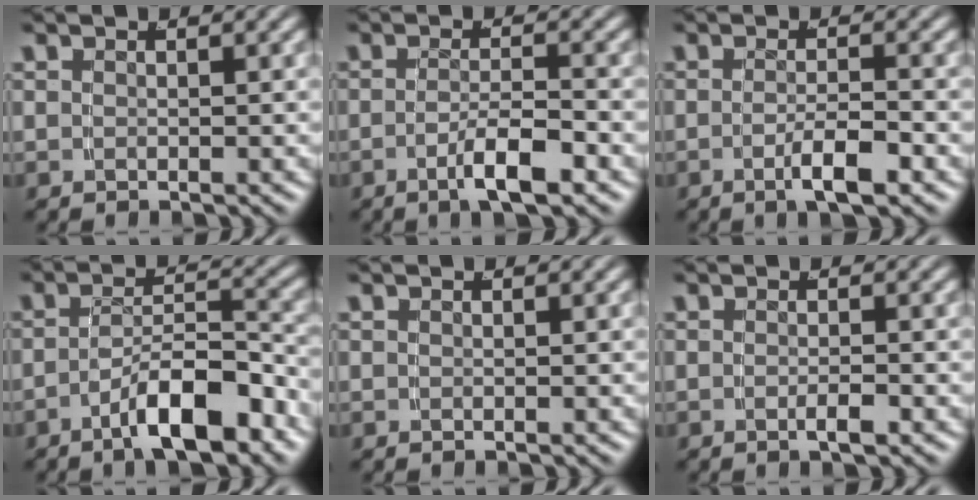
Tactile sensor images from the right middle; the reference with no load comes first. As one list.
[{"total": 3.7, "force": [-2.2, 0.1, 3.0], "torque": [-0.051, -0.009, -0.032]}, {"total": 3.0, "force": [-1.7, -0.2, 2.5], "torque": [-0.043, -0.009, -0.025]}, {"total": 6.0, "force": [-4.0, 1.5, 4.2], "torque": [-0.057, 0.000, -0.062]}, {"total": 0.0}, {"total": 1.3, "force": [-0.8, -0.4, 0.9], "torque": [-0.018, -0.003, -0.012]}]